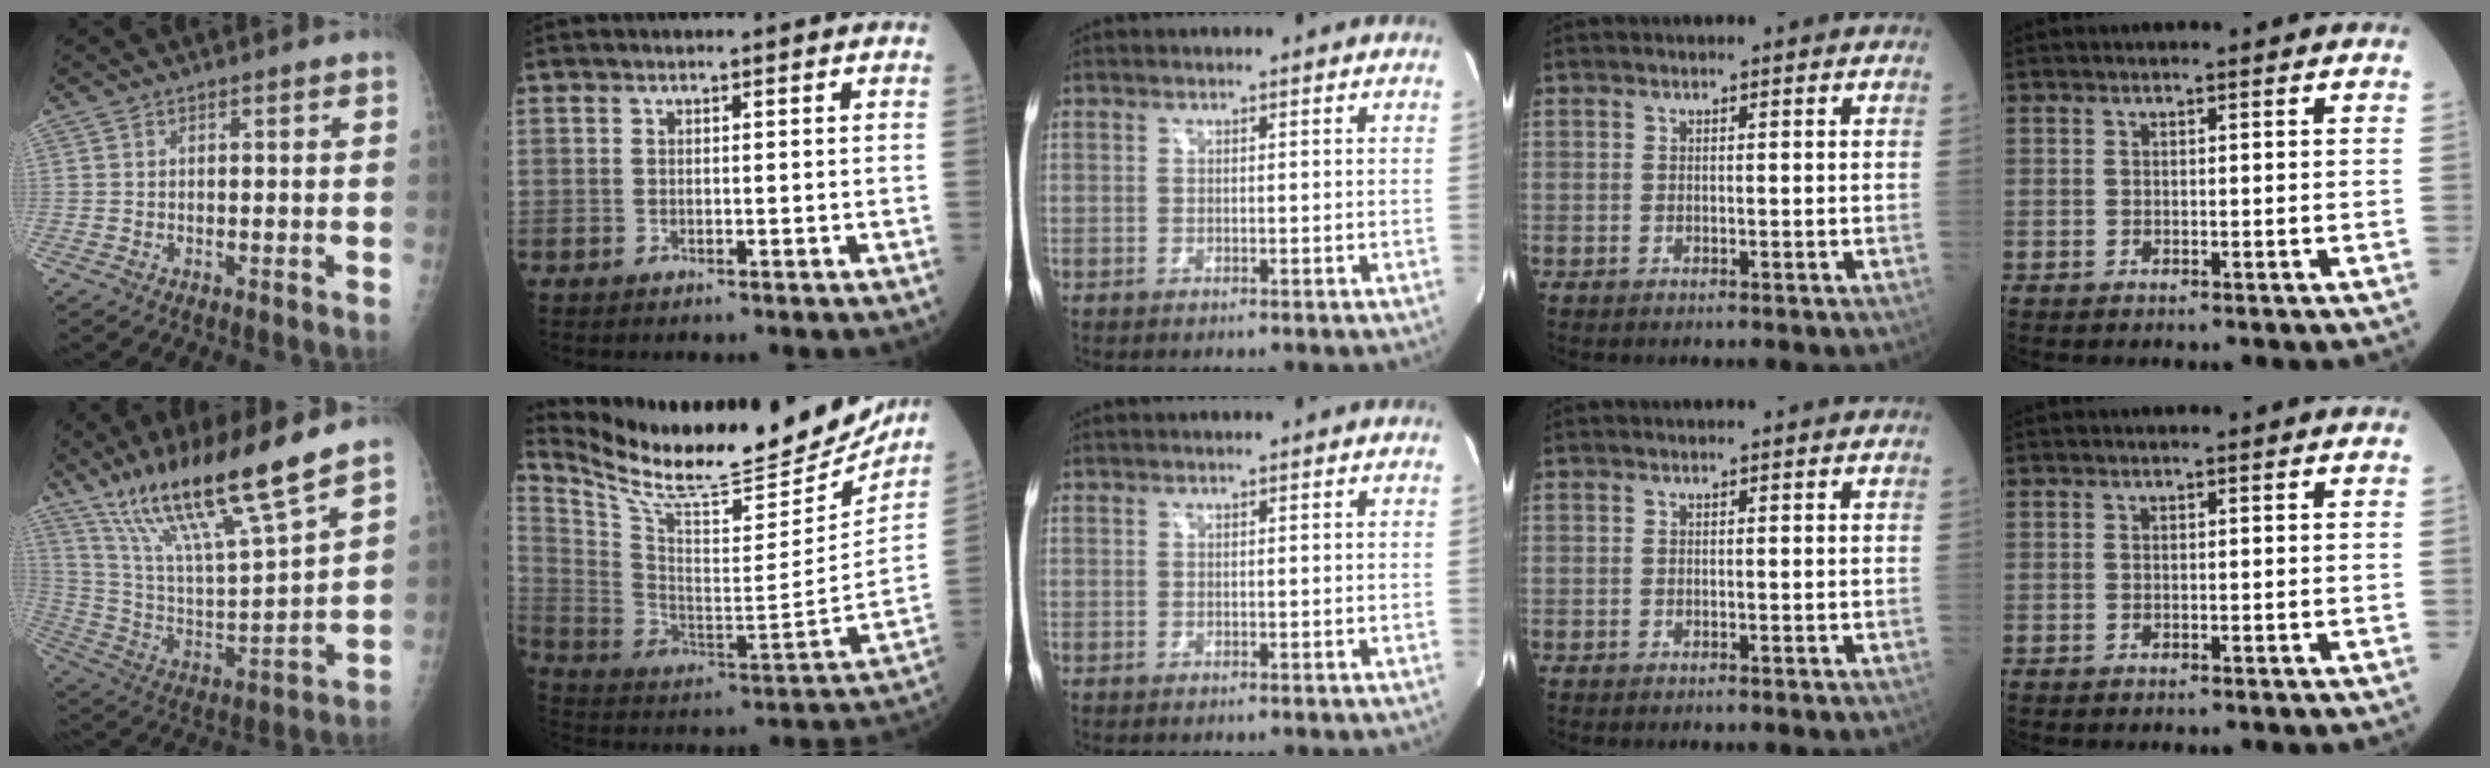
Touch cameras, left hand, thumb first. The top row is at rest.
{"thumb": {"total": 20.9, "force": [14.9, 1.8, 14.5], "torque": [-0.243, -0.062, 0.277]}, "index": {"total": 25.4, "force": [23.1, 4.1, 9.9], "torque": [-0.185, -0.071, 0.344]}}